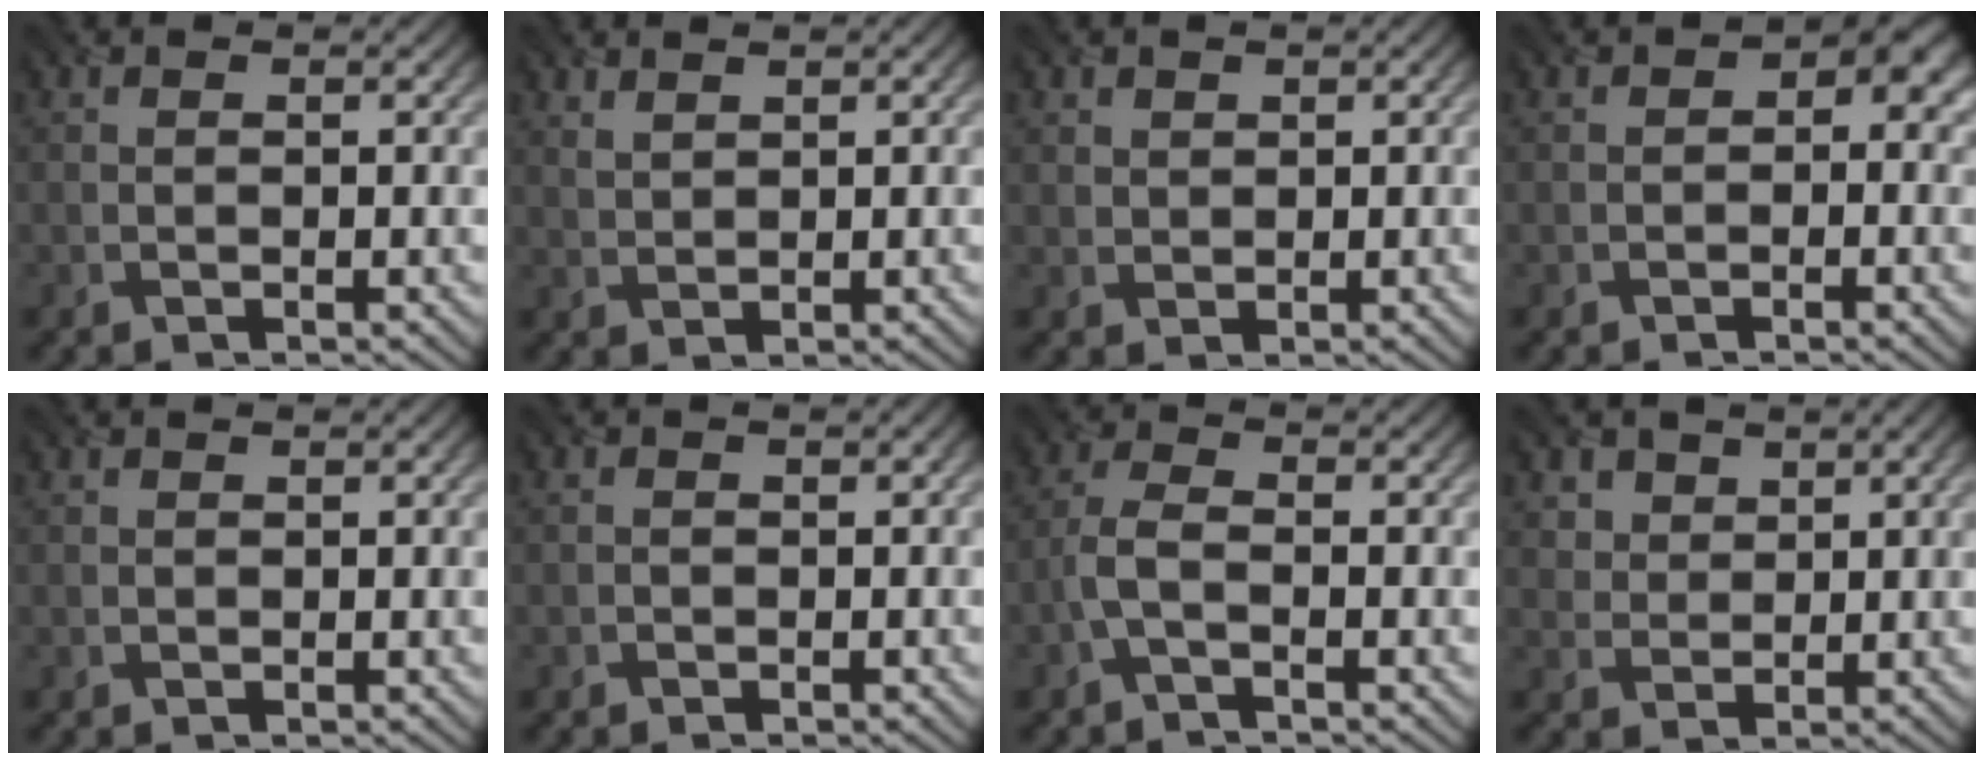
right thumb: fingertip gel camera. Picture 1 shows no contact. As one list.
[{"total": 1.5, "force": [1.3, 0.6, 0.7], "torque": [-0.024, -0.002, 0.032]}, {"total": 1.3, "force": [0.7, 1.0, 0.3], "torque": [-0.012, -0.005, 0.016]}, {"total": 3.3, "force": [0.2, 2.3, 2.3], "torque": [-0.025, -0.003, -0.006]}, {"total": 0.0}, {"total": 0.8, "force": [-0.5, 0.6, 0.4], "torque": [-0.006, -0.002, -0.009]}, {"total": 3.0, "force": [-1.4, 0.9, 2.4], "torque": [-0.064, 0.006, -0.040]}, {"total": 3.6, "force": [2.1, 2.6, 1.3], "torque": [-0.039, -0.009, 0.051]}]